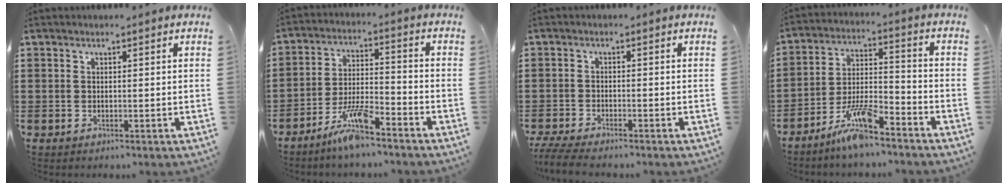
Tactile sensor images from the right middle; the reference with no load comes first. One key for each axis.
{"total": 7.5, "fx": -5.9, "fy": 1.0, "fz": 4.4, "tx": -0.095, "ty": -0.002, "tz": -0.113}
{"total": 3.2, "fx": -3.0, "fy": 0.1, "fz": 1.2, "tx": -0.041, "ty": -0.009, "tz": -0.067}
{"total": 8.6, "fx": -6.9, "fy": 1.5, "fz": 5.0, "tx": -0.108, "ty": 0.002, "tz": -0.133}